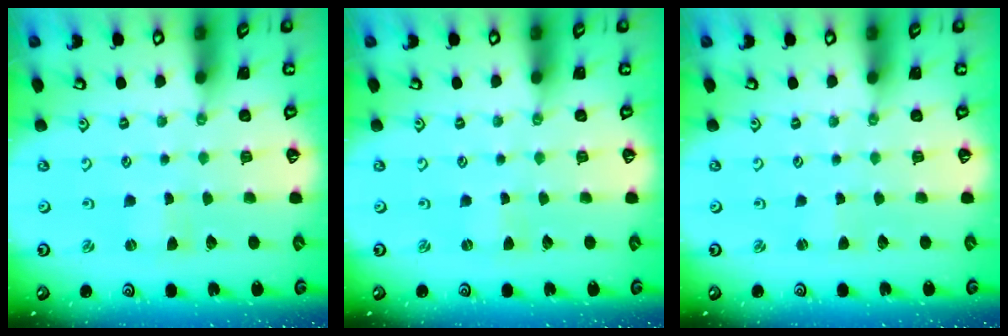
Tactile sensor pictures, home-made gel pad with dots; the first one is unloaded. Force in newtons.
{"total": 0.0}
{"total": 0.9, "press": 0.9, "slide": 0.1}